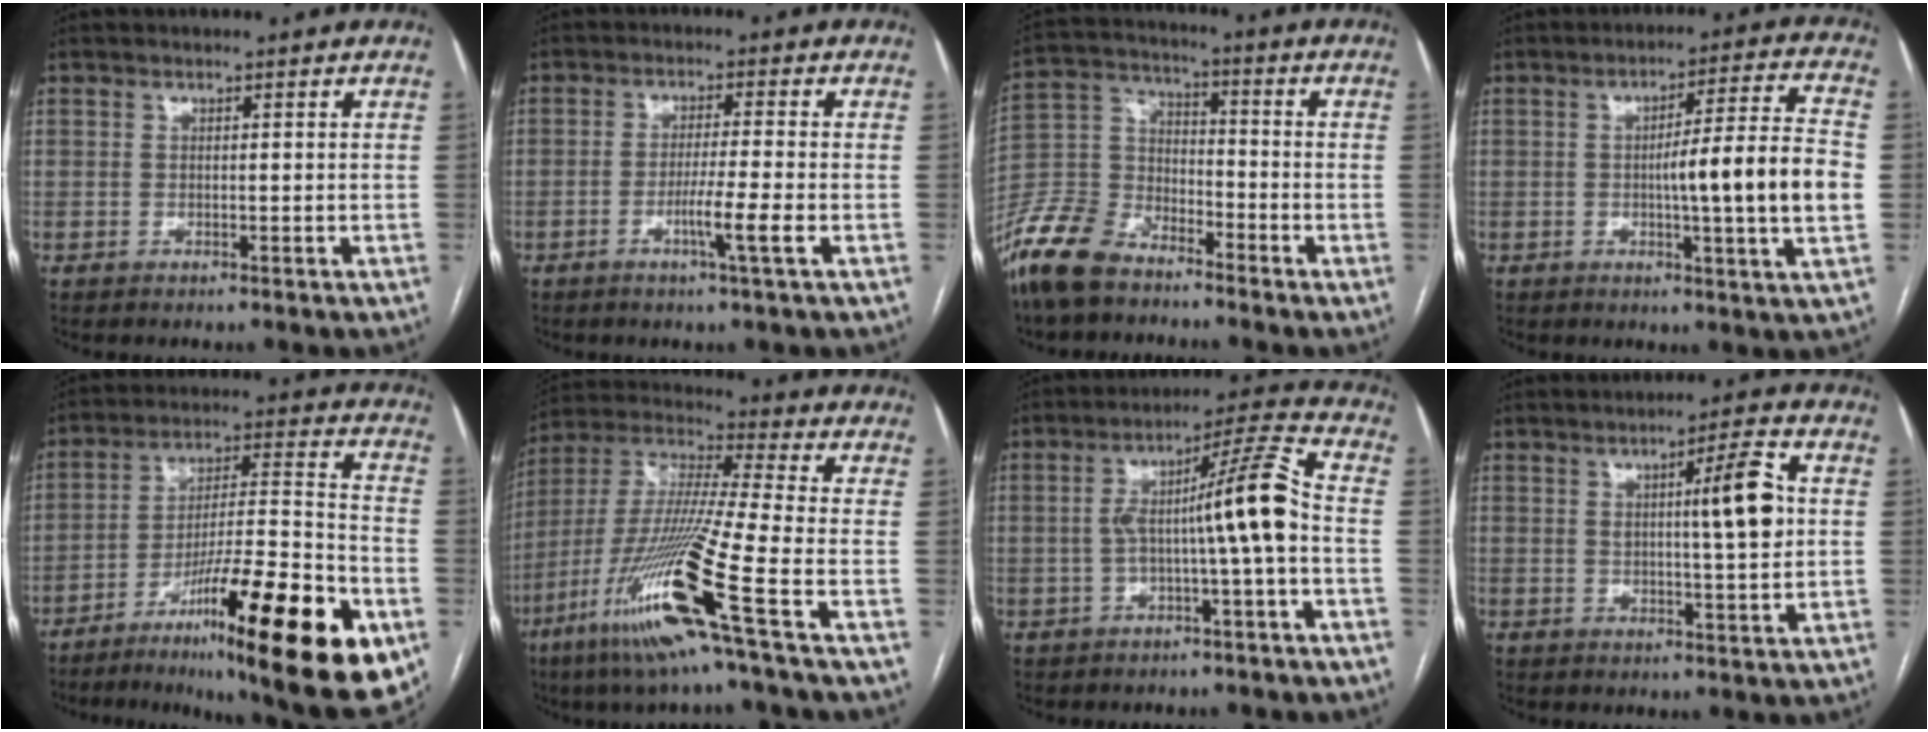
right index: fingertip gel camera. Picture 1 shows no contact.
{"total": 5.5, "force": [-2.1, -0.8, 5.0], "torque": [-0.087, -0.010, -0.039]}
{"total": 11.8, "force": [-9.3, 5.0, 5.2], "torque": [-0.120, -0.002, -0.188]}
{"total": 13.0, "force": [-1.2, -0.3, 12.9], "torque": [-0.193, 0.005, -0.023]}
{"total": 26.8, "force": [-13.0, 2.8, 23.2], "torque": [-0.285, -0.016, -0.202]}
{"total": 19.8, "force": [-9.0, -1.1, 17.6], "torque": [-0.384, -0.044, -0.179]}
{"total": 10.6, "force": [-1.4, -0.6, 10.5], "torque": [-0.169, 0.030, -0.024]}
{"total": 8.3, "force": [1.6, 0.6, 8.2], "torque": [-0.122, 0.004, 0.022]}